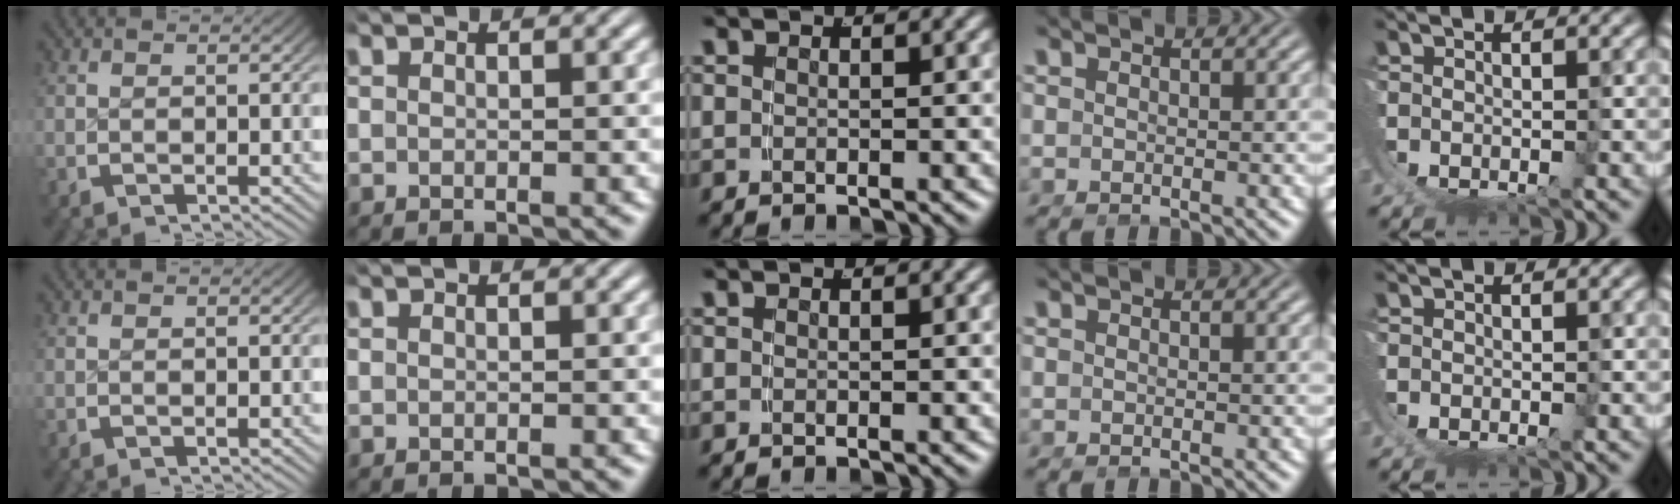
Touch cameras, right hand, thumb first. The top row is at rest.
{}